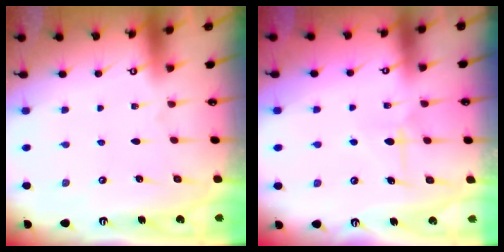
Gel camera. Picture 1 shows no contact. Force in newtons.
{"total": 6.5, "press": 6.5, "slide": 0.4}